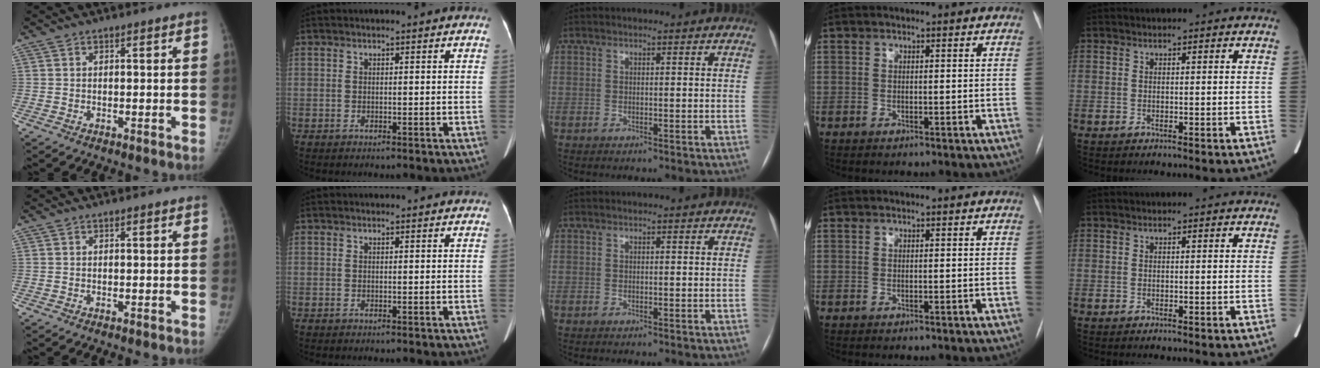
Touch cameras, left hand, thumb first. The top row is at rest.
{"index": {"total": 1.2, "force": [1.1, 0.3, 0.2], "torque": [-0.011, 0.012, 0.011]}}